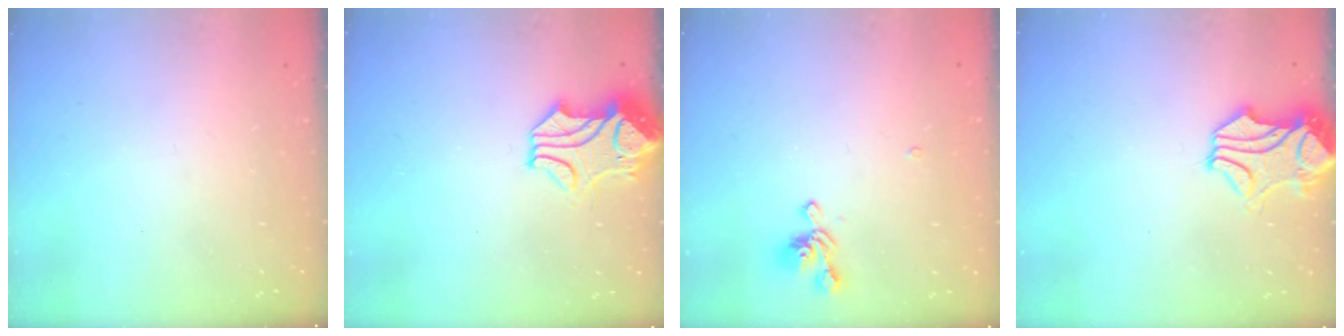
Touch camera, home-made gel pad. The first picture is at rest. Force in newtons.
{"total": 2.1, "press": 1.9, "slide": 1.0}
{"total": 2.3, "press": 2.3, "slide": 0.1}
{"total": 1.7, "press": 1.1, "slide": 1.2}